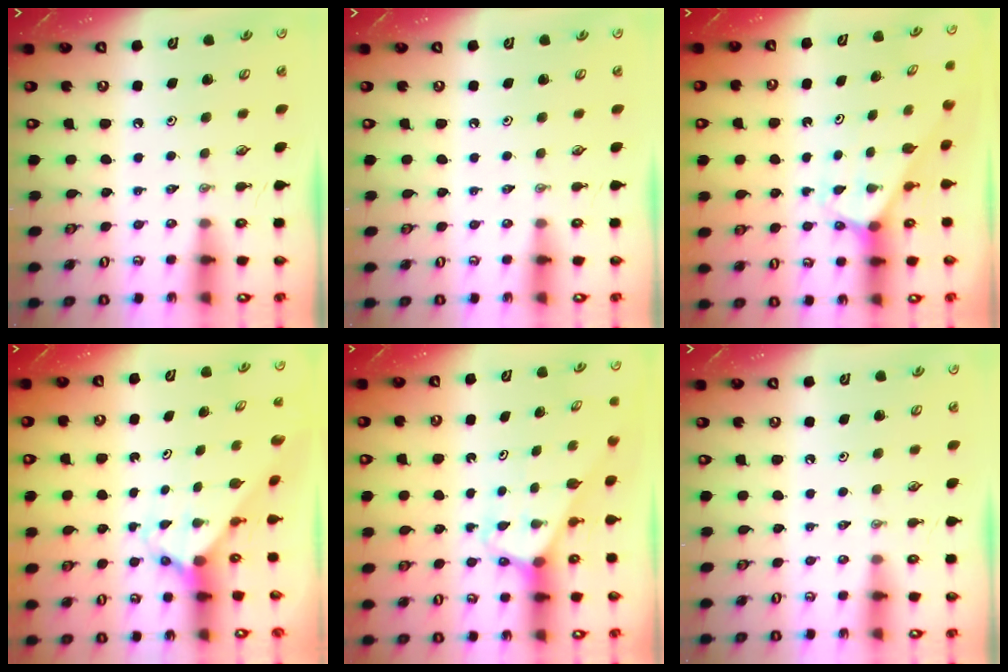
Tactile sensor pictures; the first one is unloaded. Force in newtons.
{"total": 0.0}
{"total": 2.4, "press": 2.4, "slide": 0.2}
{"total": 3.4, "press": 3.4, "slide": 0.3}
{"total": 3.3, "press": 3.3, "slide": 0.2}
{"total": 0.0}